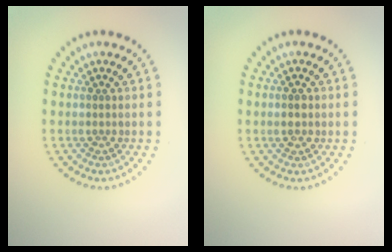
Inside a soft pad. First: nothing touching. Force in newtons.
{"total": 1.8, "press": 1.8, "slide": 0.3}